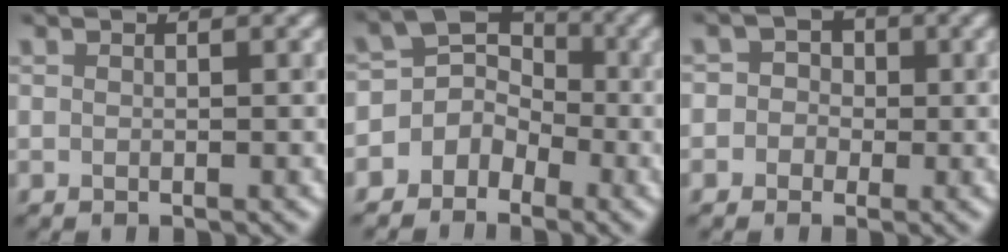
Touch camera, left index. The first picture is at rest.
{"total": 4.0, "force": [-1.8, 3.3, 1.3], "torque": [0.012, 0.006, -0.046]}
{"total": 2.5, "force": [-0.3, 2.4, 0.6], "torque": [0.030, 0.011, -0.032]}